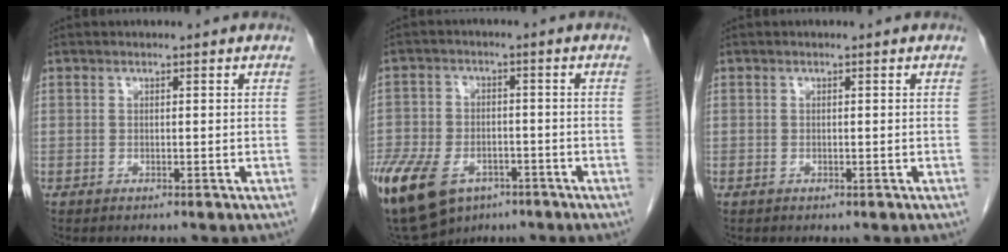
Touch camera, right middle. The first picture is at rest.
{"total": 22.9, "force": [-12.5, 14.4, 12.7], "torque": [-0.366, -0.028, -0.203]}
{"total": 0.0}